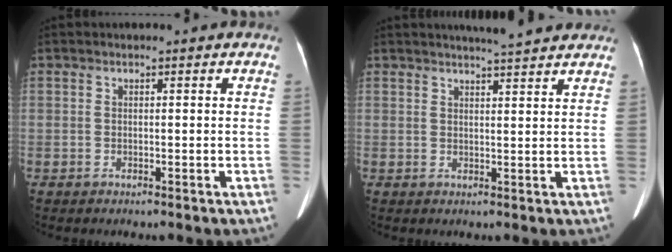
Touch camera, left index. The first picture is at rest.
{"total": 6.5, "force": [5.9, 0.1, 2.7], "torque": [-0.045, 0.011, 0.074]}